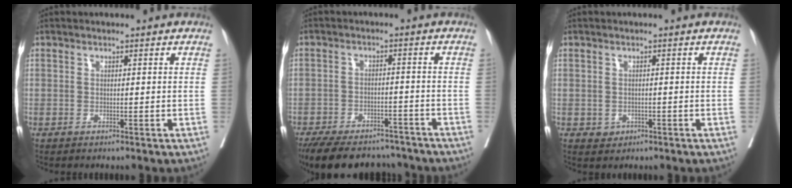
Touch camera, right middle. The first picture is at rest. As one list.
[{"total": 16.2, "force": [-13.8, 6.0, 6.0], "torque": [-0.134, -0.004, -0.194]}, {"total": 1.6, "force": [-0.6, 1.4, 0.5], "torque": [-0.005, 0.004, -0.002]}]